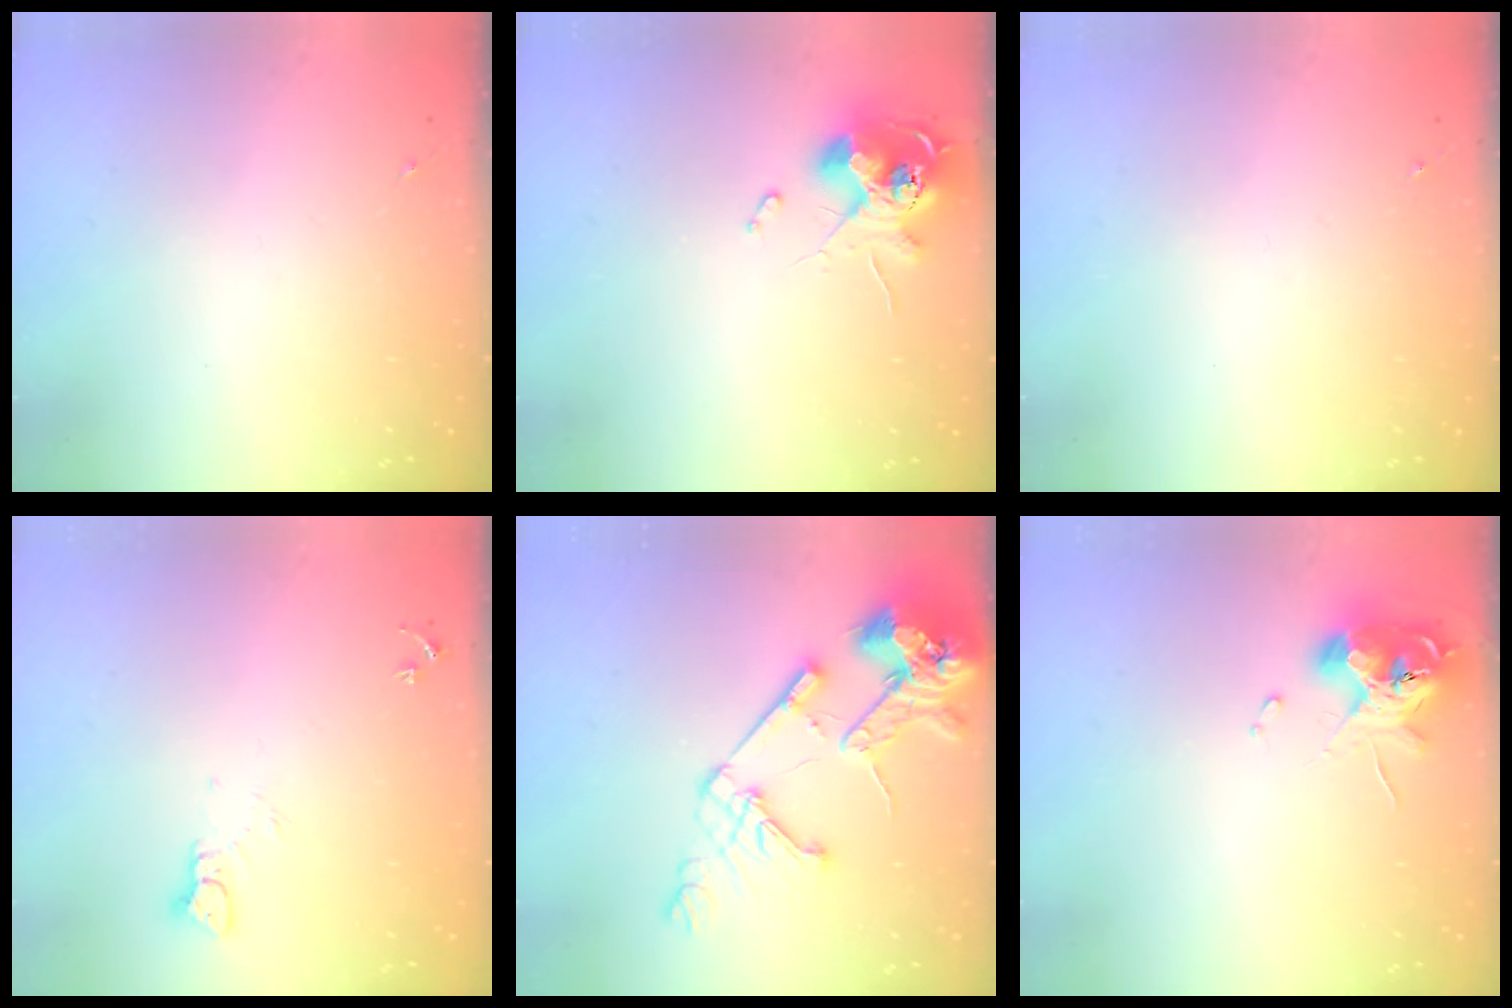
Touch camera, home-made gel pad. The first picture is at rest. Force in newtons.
{"total": 12.4, "press": 12.3, "slide": 1.1}
{"total": 0.0}
{"total": 3.7, "press": 3.7, "slide": 0.3}
{"total": 18.4, "press": 18.2, "slide": 2.5}
{"total": 11.4, "press": 11.3, "slide": 1.8}